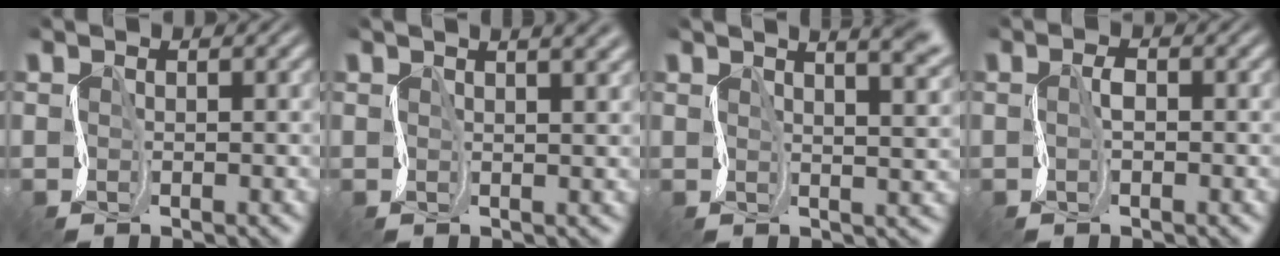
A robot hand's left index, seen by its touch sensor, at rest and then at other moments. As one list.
[{"total": 6.1, "force": [3.5, 2.6, 4.2], "torque": [-0.029, 0.039, 0.017]}, {"total": 9.6, "force": [5.6, 3.6, 6.8], "torque": [-0.057, 0.044, 0.051]}, {"total": 1.1, "force": [-0.1, 0.5, 1.0], "torque": [-0.020, 0.005, -0.003]}]